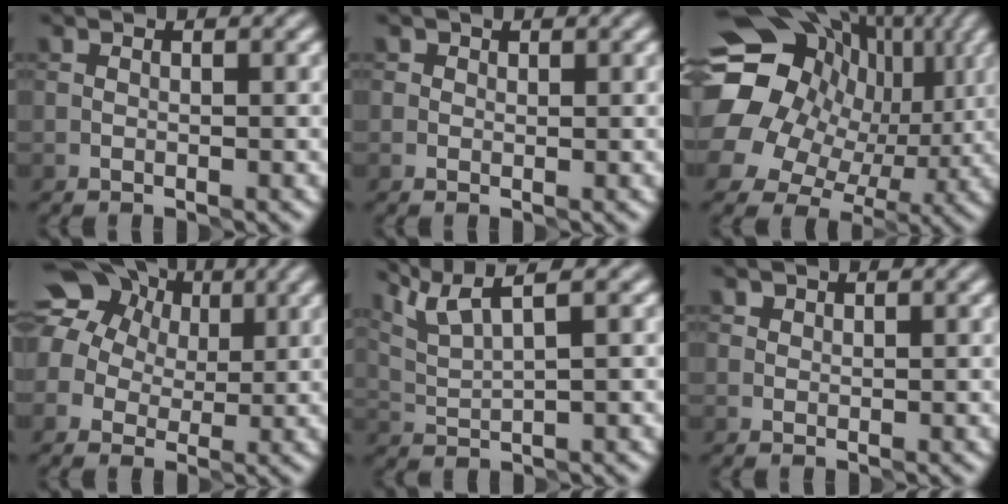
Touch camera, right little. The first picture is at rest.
{"total": 0.9, "force": [0.4, 0.7, 0.3], "torque": [-0.001, -0.001, -0.005]}
{"total": 19.2, "force": [3.4, 16.4, 9.4], "torque": [-0.196, 0.033, 0.047]}
{"total": 13.5, "force": [5.9, 10.5, 6.1], "torque": [-0.142, 0.031, 0.103]}
{"total": 4.9, "force": [3.5, 0.7, 3.3], "torque": [-0.072, 0.017, 0.069]}
{"total": 1.1, "force": [0.7, 0.8, 0.3], "torque": [-0.006, -0.002, 0.009]}